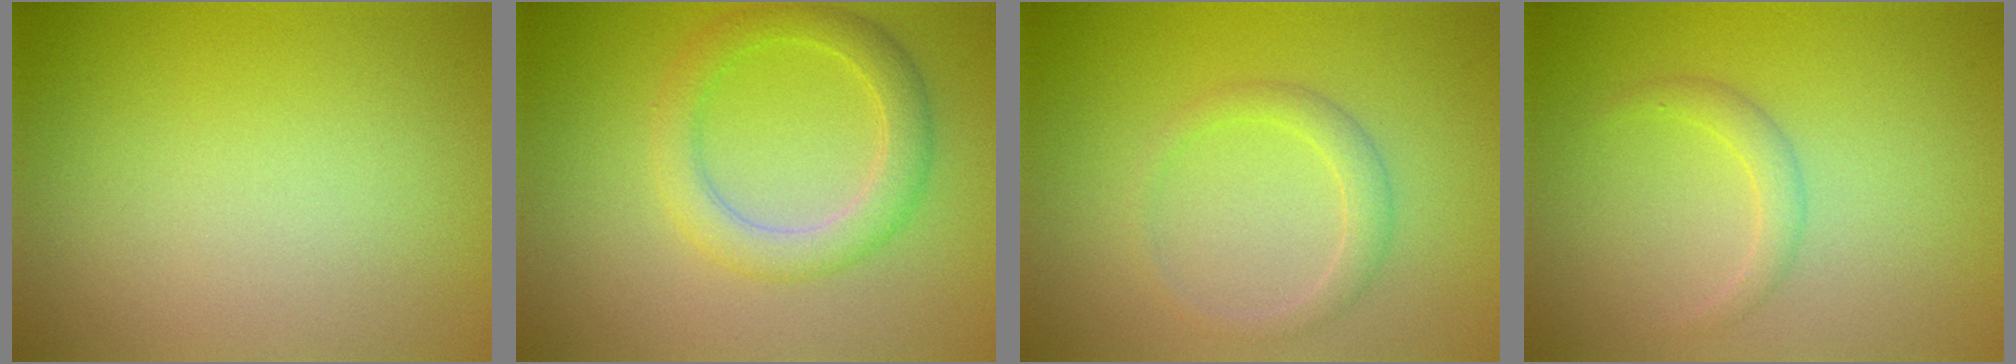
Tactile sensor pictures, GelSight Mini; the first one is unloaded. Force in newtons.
{"total": 3.6, "press": 3.6, "slide": 0.1}
{"total": 1.8, "press": 1.8, "slide": 0.0}
{"total": 1.5, "press": 1.5, "slide": 0.1}